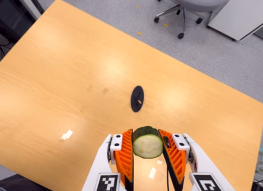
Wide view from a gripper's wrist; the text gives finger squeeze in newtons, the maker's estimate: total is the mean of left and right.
{"total": 10.4, "left": 9.8, "right": 10.9}